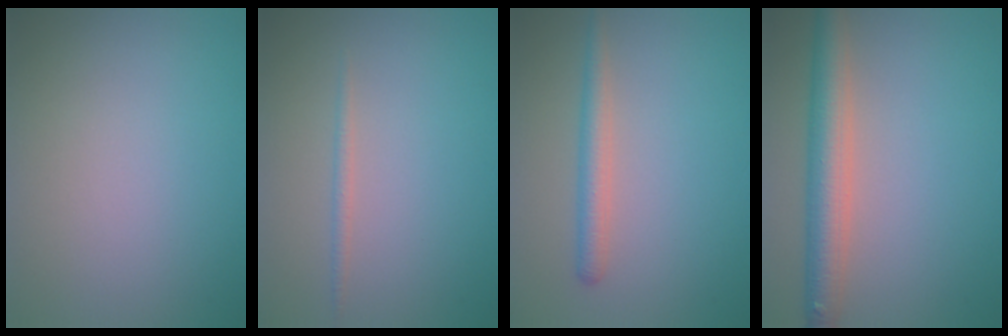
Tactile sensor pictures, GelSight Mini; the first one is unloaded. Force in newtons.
{"total": 0.8, "press": 0.8, "slide": 0.0}
{"total": 2.2, "press": 2.2, "slide": 0.0}
{"total": 4.9, "press": 4.9, "slide": 0.2}